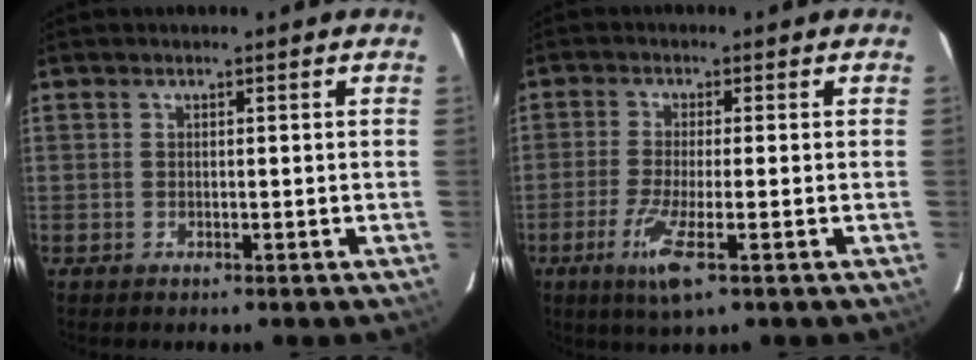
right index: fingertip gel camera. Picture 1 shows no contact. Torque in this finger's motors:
{"motor_torque": [0.35, -0.15, 0.17, 0.10]}